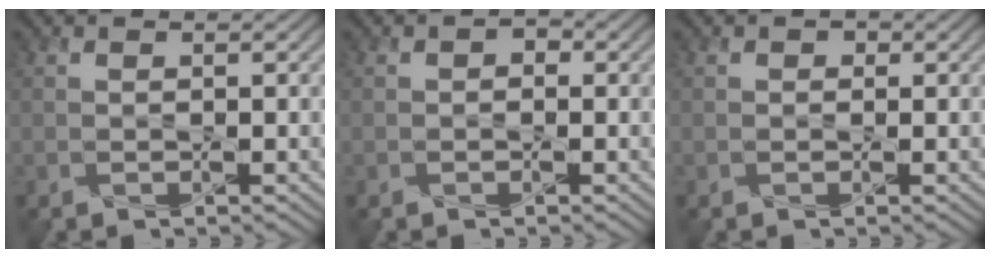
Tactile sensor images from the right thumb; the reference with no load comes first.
{"total": 0.9, "force": [-0.2, 0.8, 0.5], "torque": [-0.007, -0.002, -0.008]}
{"total": 0.6, "force": [0.1, 0.6, 0.2], "torque": [-0.001, -0.005, -0.004]}